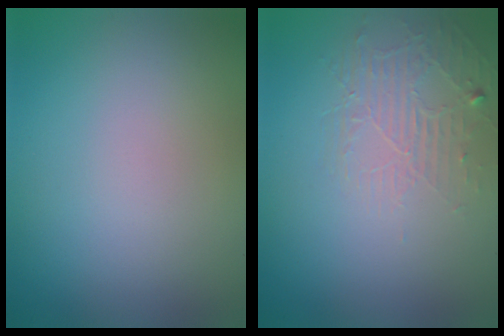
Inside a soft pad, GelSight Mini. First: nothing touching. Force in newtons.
{"total": 1.8, "press": 0.8, "slide": 1.6}